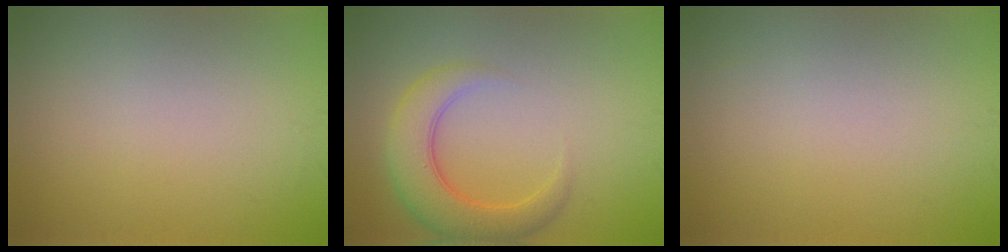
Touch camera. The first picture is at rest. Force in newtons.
{"total": 5.1, "press": 5.1, "slide": 0.3}
{"total": 0.0}